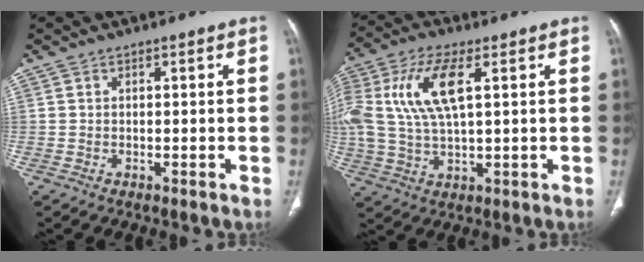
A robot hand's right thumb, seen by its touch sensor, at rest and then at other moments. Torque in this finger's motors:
{"motor_torque": [0.31, 0.37, 1.18, 0.71, 0.51]}